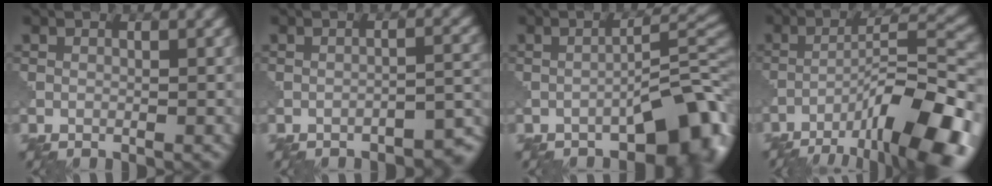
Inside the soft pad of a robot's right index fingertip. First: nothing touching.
{"total": 3.2, "force": [-2.7, 0.5, 1.6], "torque": [-0.018, 0.008, -0.039]}
{"total": 6.8, "force": [-4.2, 2.0, 4.9], "torque": [-0.053, 0.016, -0.064]}
{"total": 12.6, "force": [-7.7, 2.7, 9.6], "torque": [-0.150, 0.009, -0.127]}